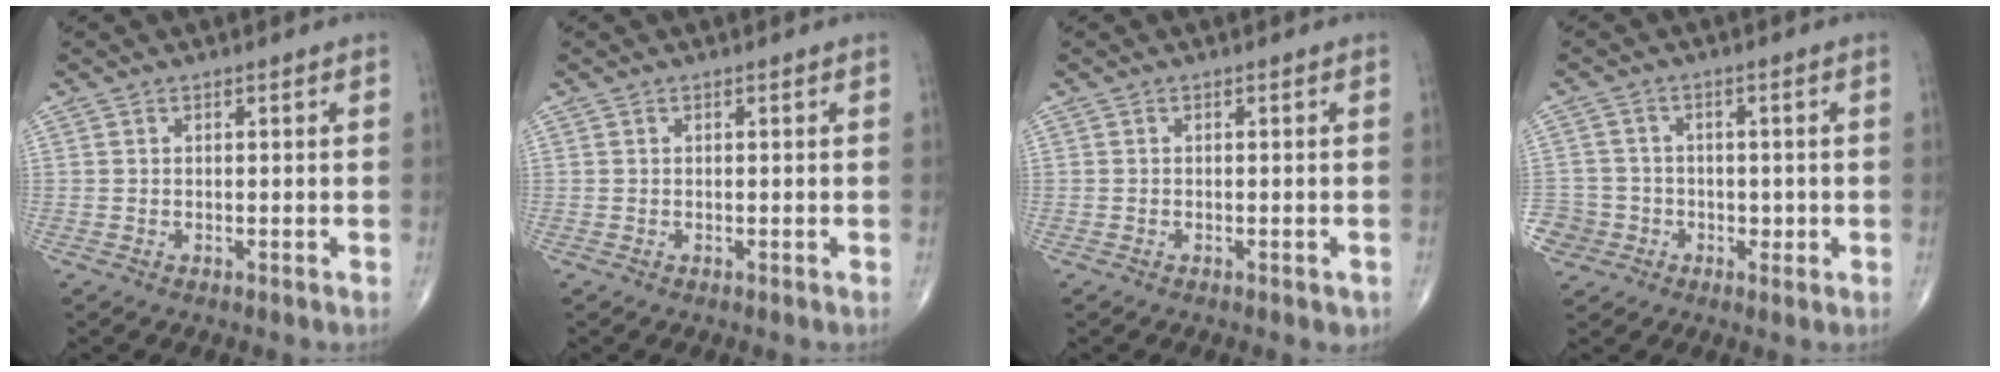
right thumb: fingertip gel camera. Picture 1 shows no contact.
{"total": 0.0}
{"total": 1.1, "force": [-0.6, 0.6, 0.8], "torque": [-0.008, 0.000, -0.007]}
{"total": 6.4, "force": [-1.6, 6.1, 0.6], "torque": [0.010, 0.021, -0.026]}